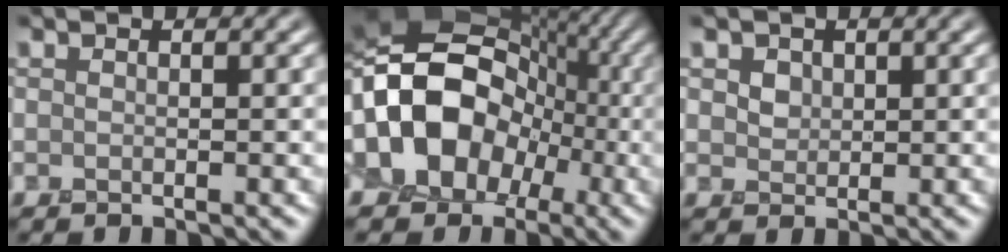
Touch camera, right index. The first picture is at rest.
{"total": 17.2, "force": [-1.6, 13.0, 11.2], "torque": [-0.189, 0.001, -0.059]}
{"total": 1.8, "force": [0.9, 1.4, 0.8], "torque": [-0.016, 0.003, 0.014]}